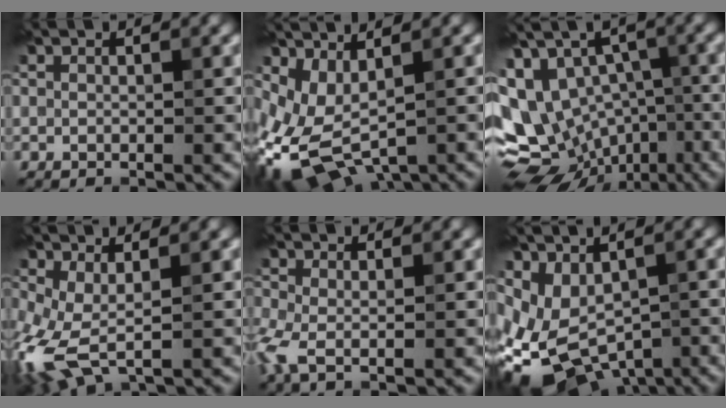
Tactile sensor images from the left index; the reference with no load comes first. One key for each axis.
{"total": 6.2, "fx": -0.8, "fy": 3.6, "fz": 5.0, "tx": -0.116, "ty": -0.013, "tz": -0.006}
{"total": 13.1, "fx": -1.8, "fy": 9.4, "fz": 8.9, "tx": -0.171, "ty": -0.004, "tz": 0.010}
{"total": 5.5, "fx": -1.5, "fy": 2.4, "fz": 4.7, "tx": -0.127, "ty": -0.007, "tz": -0.033}
{"total": 2.5, "fx": -0.6, "fy": 1.0, "fz": 2.2, "tx": -0.062, "ty": -0.007, "tz": -0.019}
{"total": 7.5, "fx": -2.3, "fy": 5.0, "fz": 5.0, "tx": -0.084, "ty": -0.017, "tz": -0.032}